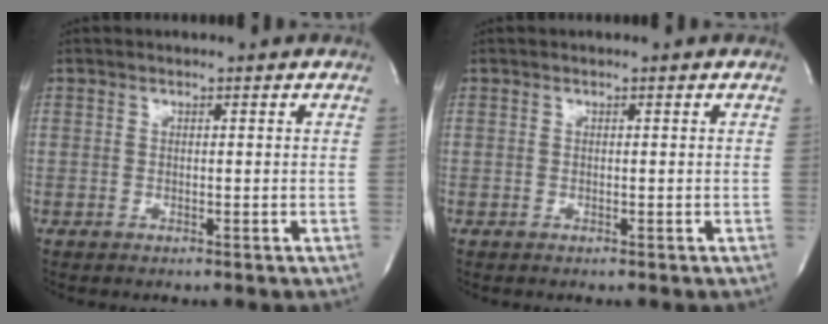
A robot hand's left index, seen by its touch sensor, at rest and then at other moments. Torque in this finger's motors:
{"motor_torque": [0.00, 0.00, 0.00, 0.00]}